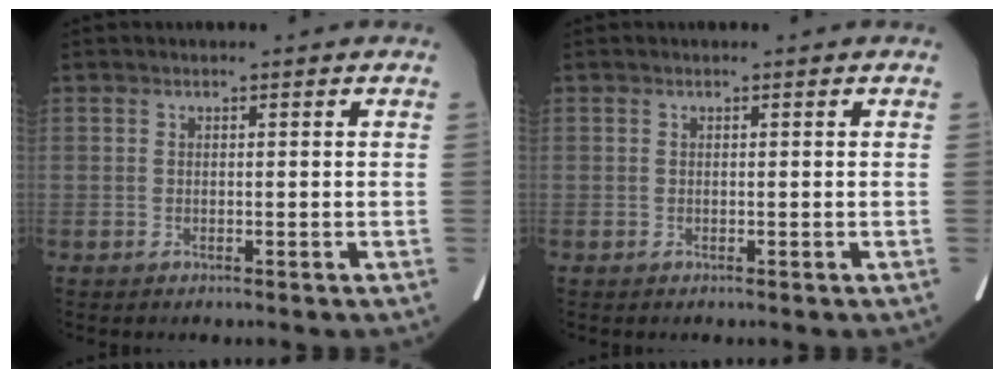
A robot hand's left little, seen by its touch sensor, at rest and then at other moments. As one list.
[{"total": 0.0}]